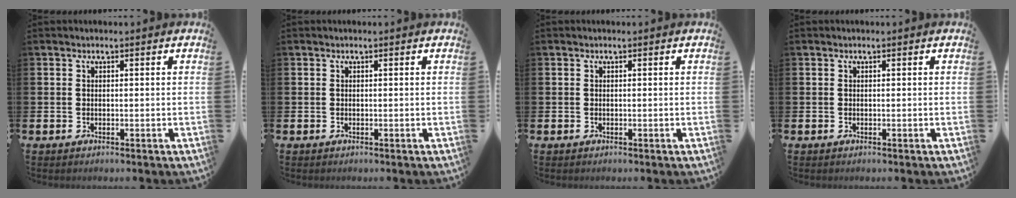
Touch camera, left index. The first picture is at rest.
{"total": 0.0}
{"total": 0.0}
{"total": 0.0}